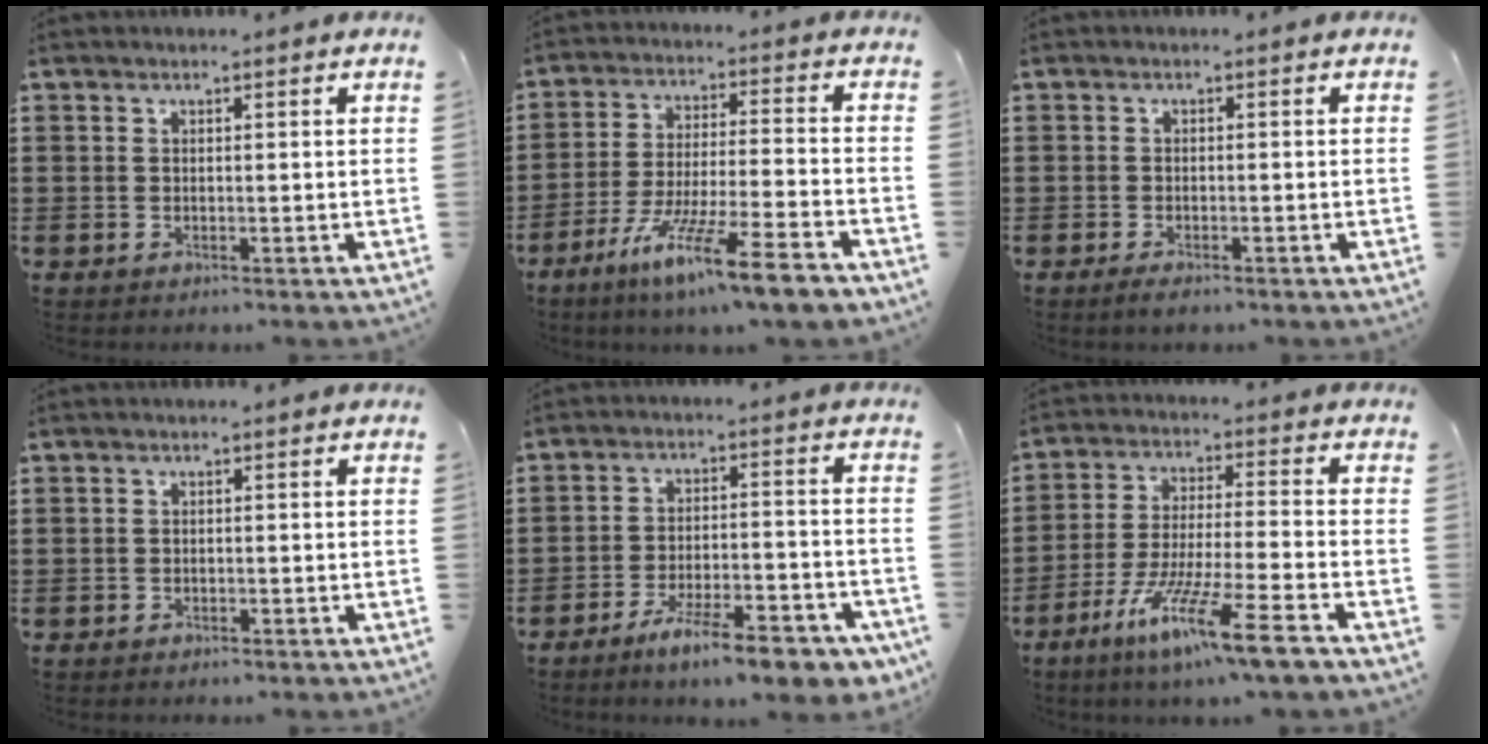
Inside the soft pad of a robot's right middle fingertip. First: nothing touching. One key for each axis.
{"total": 11.6, "fx": -8.7, "fy": 0.3, "fz": 7.8, "tx": -0.149, "ty": 0.001, "tz": -0.166}
{"total": 1.1, "fx": -0.8, "fy": 0.2, "fz": 0.7, "tx": -0.015, "ty": -0.007, "tz": -0.014}
{"total": 0.6, "fx": -0.5, "fy": 0.2, "fz": 0.1, "tx": -0.005, "ty": -0.001, "tz": -0.010}
{"total": 9.7, "fx": -7.3, "fy": 1.5, "fz": 6.2, "tx": -0.103, "ty": 0.007, "tz": -0.131}
{"total": 11.3, "fx": -8.1, "fy": 0.1, "fz": 7.9, "tx": -0.156, "ty": -0.005, "tz": -0.157}